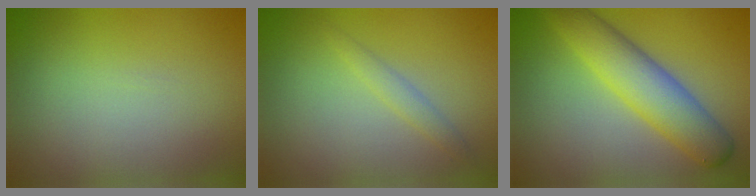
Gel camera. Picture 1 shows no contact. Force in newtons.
{"total": 1.3, "press": 1.3, "slide": 0.1}
{"total": 6.4, "press": 6.4, "slide": 0.2}